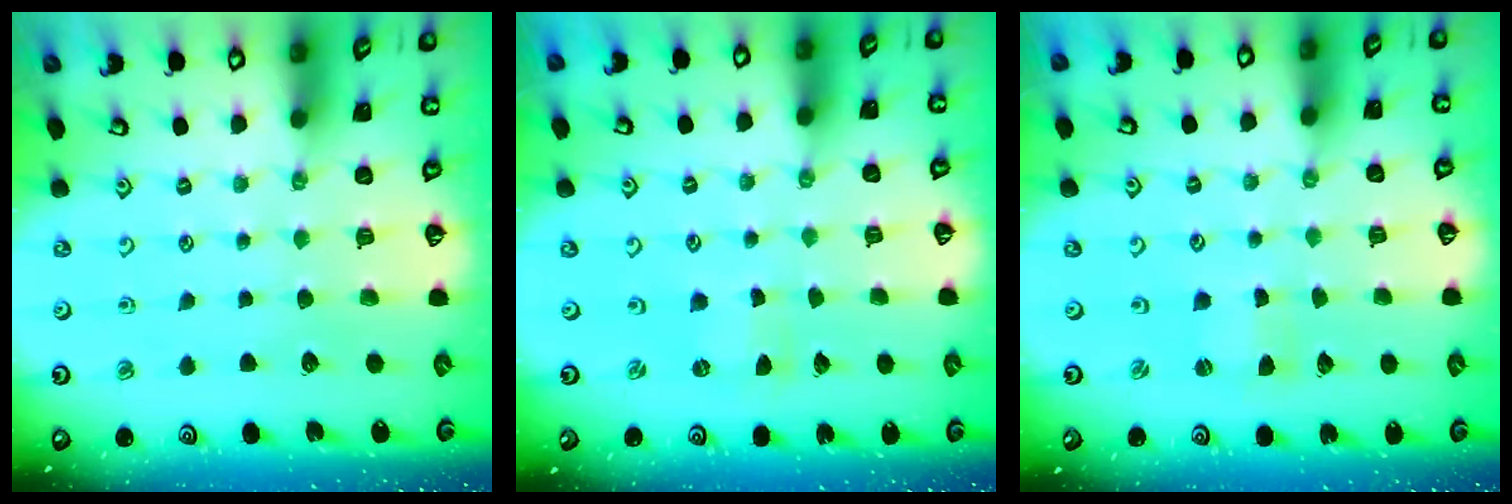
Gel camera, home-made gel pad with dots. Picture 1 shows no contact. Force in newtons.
{"total": 0.0}
{"total": 0.7, "press": 0.7, "slide": 0.1}